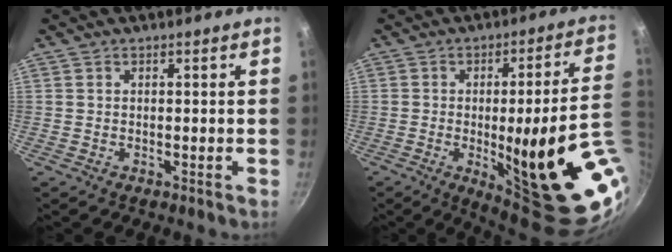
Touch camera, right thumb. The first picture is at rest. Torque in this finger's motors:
{"motor_torque": [1.72, 3.29, 1.86, -0.91, 0.25]}